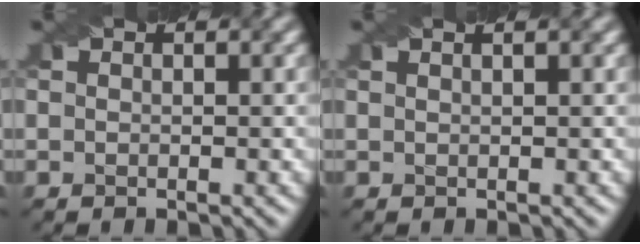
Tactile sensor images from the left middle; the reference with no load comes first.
{"total": 2.6, "force": [1.4, 1.3, 1.7], "torque": [-0.003, 0.011, -0.007]}